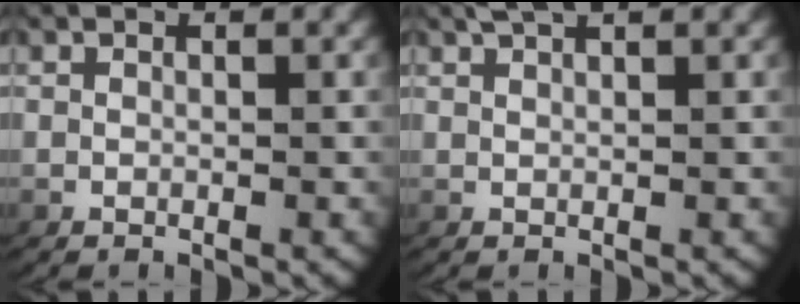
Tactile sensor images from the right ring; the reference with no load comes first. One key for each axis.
{"total": 2.3, "fx": 2.0, "fy": 0.2, "fz": 1.1, "tx": -0.023, "ty": 0.006, "tz": 0.033}